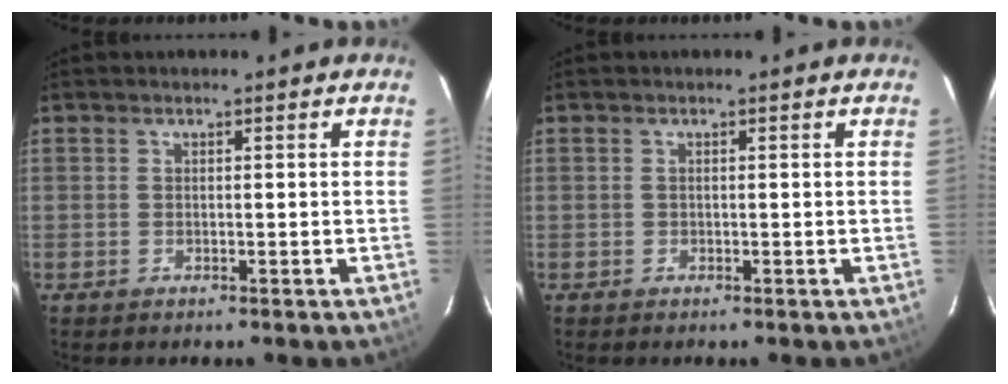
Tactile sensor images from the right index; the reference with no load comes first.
{"total": 0.0}